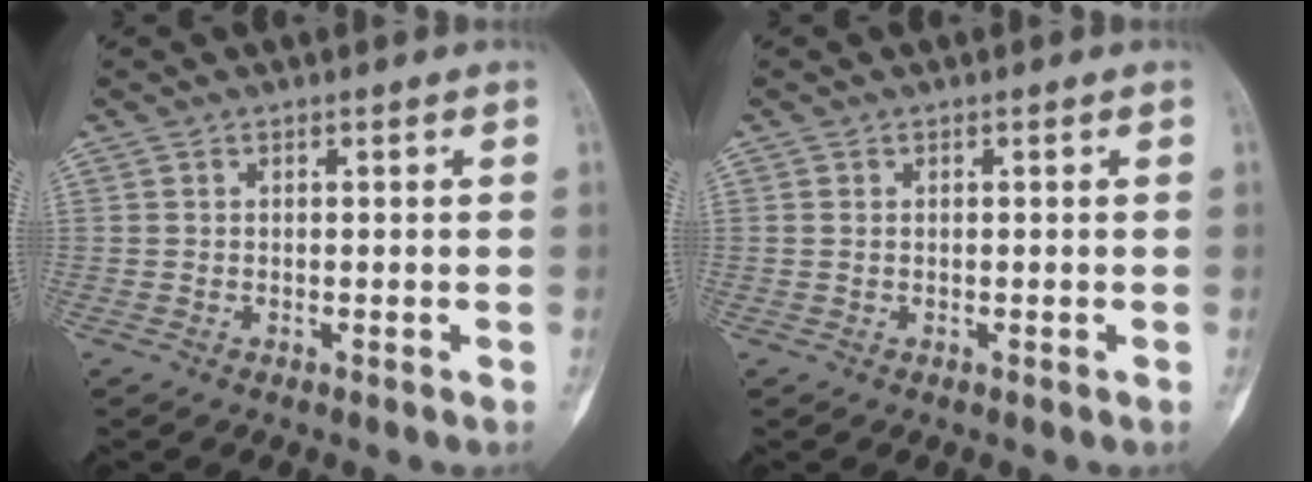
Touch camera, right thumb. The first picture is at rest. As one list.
[{"total": 0.5, "force": [0.1, 0.4, 0.3], "torque": [-0.008, 0.001, 0.005]}]